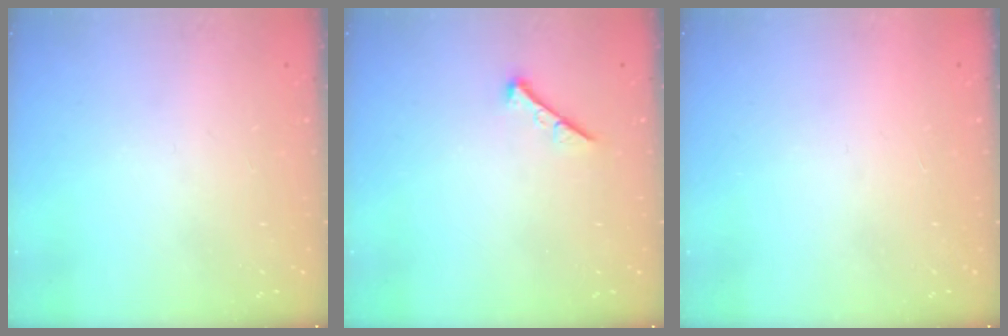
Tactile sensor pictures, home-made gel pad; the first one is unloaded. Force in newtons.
{"total": 0.0}
{"total": 1.5, "press": 1.5, "slide": 0.1}